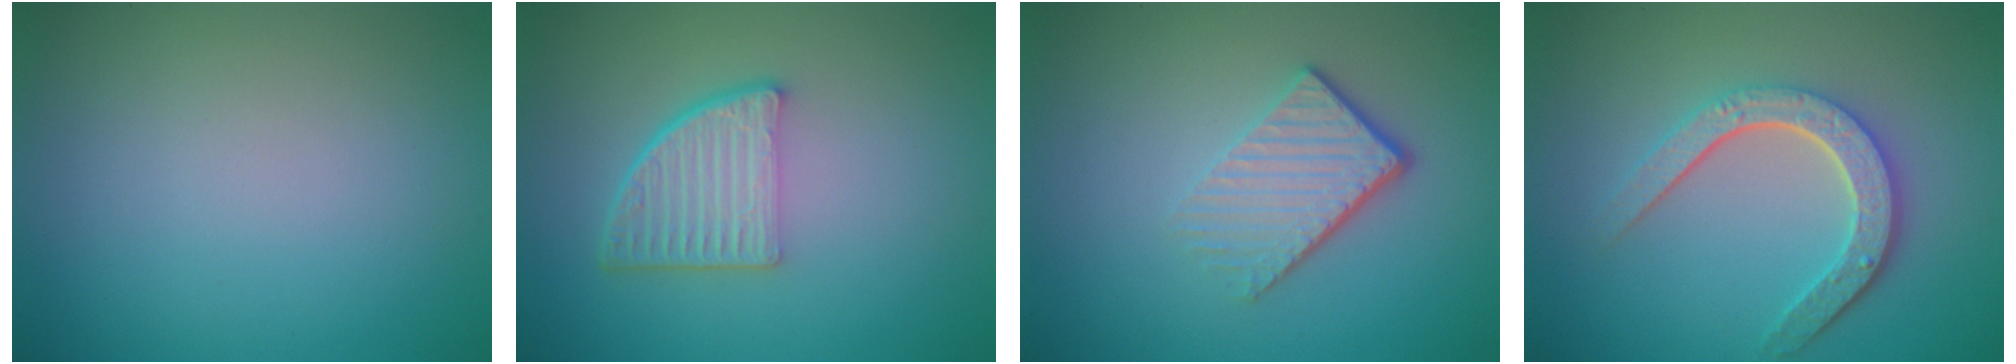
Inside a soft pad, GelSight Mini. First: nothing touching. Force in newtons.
{"total": 4.8, "press": 3.3, "slide": 3.6}
{"total": 4.1, "press": 2.7, "slide": 3.2}
{"total": 4.7, "press": 3.5, "slide": 3.0}